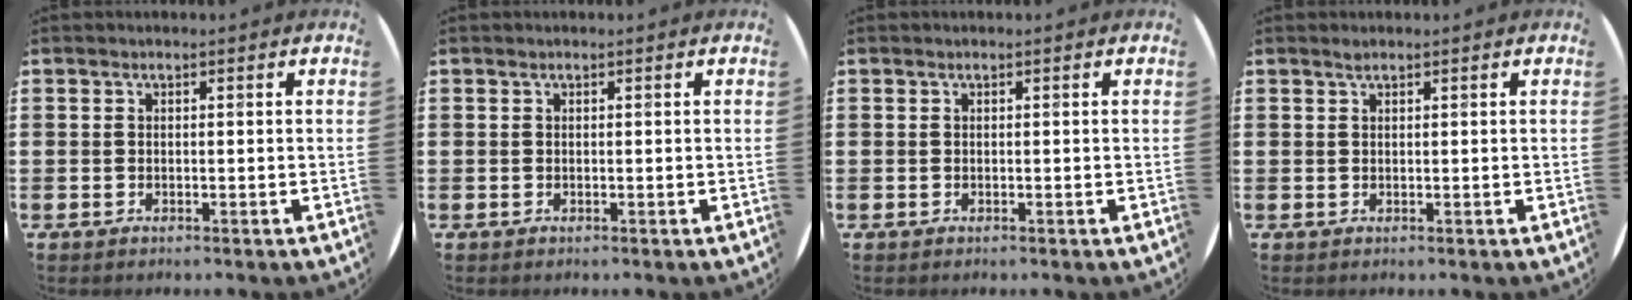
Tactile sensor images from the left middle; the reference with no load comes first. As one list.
[{"total": 0.0}, {"total": 0.0}, {"total": 0.6, "force": [0.6, 0.0, 0.1], "torque": [-0.003, 0.001, 0.011]}]